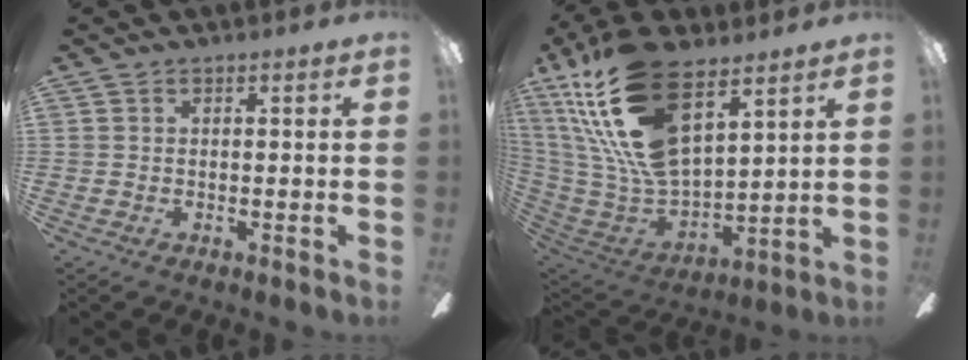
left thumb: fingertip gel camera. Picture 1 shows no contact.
{"total": 25.2, "force": [14.3, 11.0, 17.5], "torque": [-0.379, -0.080, 0.253]}